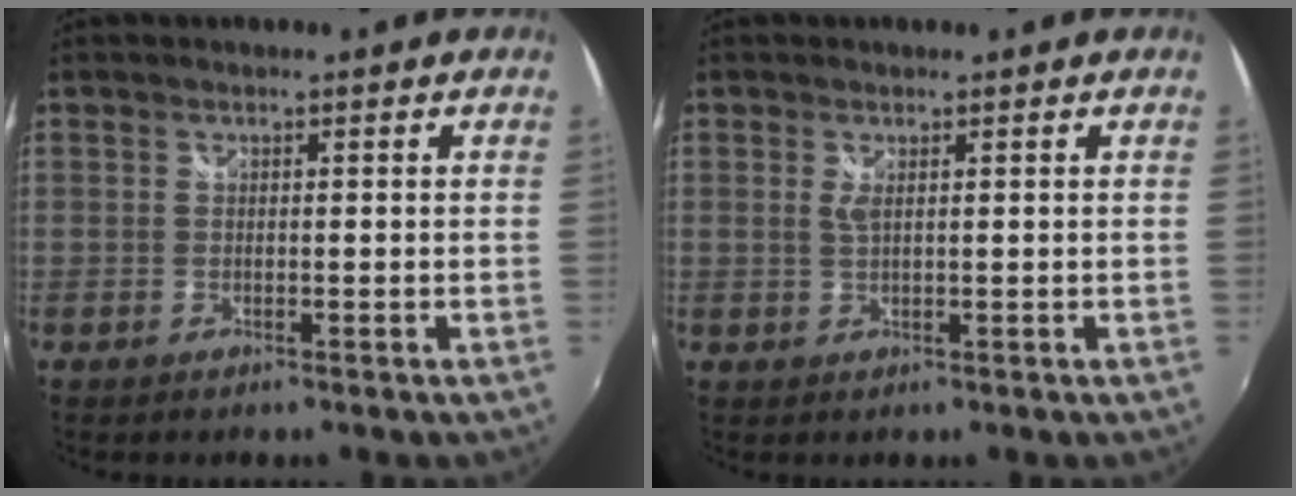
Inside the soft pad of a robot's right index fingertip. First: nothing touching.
{"total": 1.5, "force": [0.5, 0.4, 1.3], "torque": [-0.024, -0.001, 0.008]}